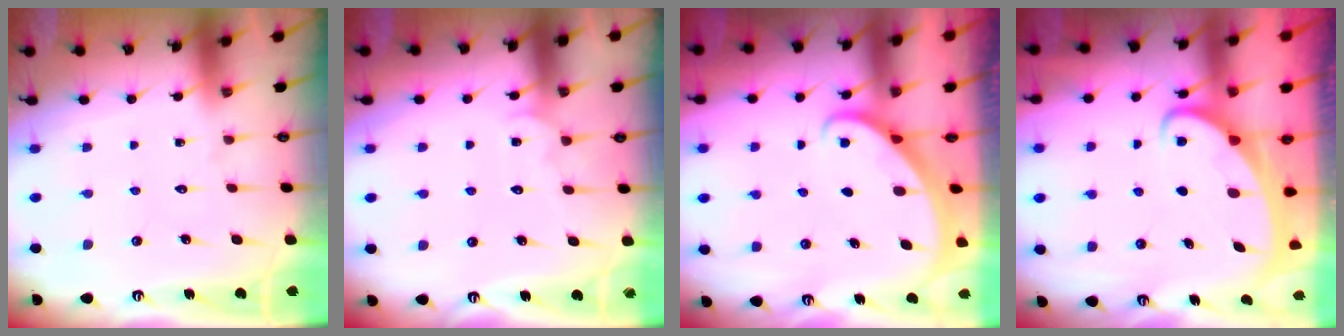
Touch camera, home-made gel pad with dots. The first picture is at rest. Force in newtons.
{"total": 3.8, "press": 3.8, "slide": 0.3}
{"total": 1.8, "press": 1.8, "slide": 0.1}
{"total": 2.8, "press": 2.7, "slide": 0.3}